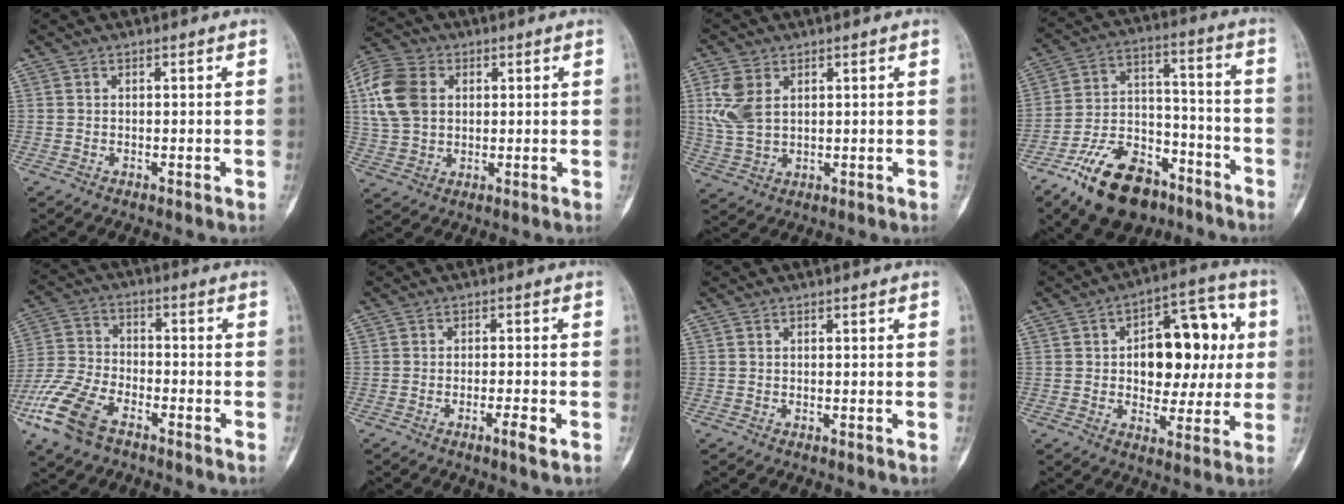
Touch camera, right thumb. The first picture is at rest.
{"total": 12.4, "force": [2.6, 9.1, 8.0], "torque": [-0.152, 0.009, 0.046]}
{"total": 7.7, "force": [2.1, 5.1, 5.5], "torque": [-0.119, -0.001, 0.050]}
{"total": 18.3, "force": [-11.9, 9.8, 9.9], "torque": [-0.148, 0.088, -0.202]}
{"total": 13.2, "force": [-7.6, 6.7, 8.5], "torque": [-0.183, 0.018, -0.156]}
{"total": 3.2, "force": [-1.6, 0.4, 2.7], "torque": [-0.048, 0.005, -0.028]}
{"total": 0.0}
{"total": 17.0, "force": [2.2, 10.1, 13.5], "torque": [-0.132, 0.024, 0.032]}